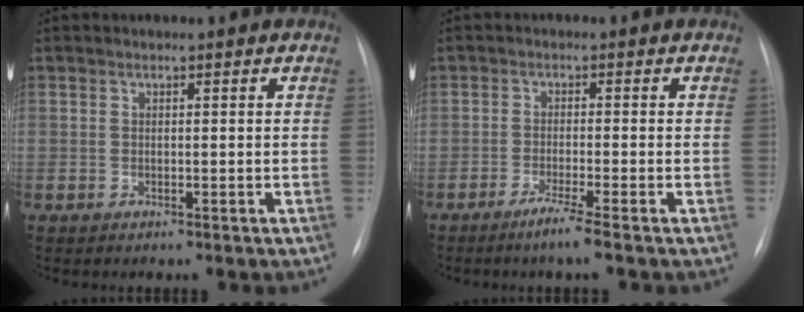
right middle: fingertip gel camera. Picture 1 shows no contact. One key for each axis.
{"total": 3.3, "fx": -2.2, "fy": -0.9, "fz": 2.3, "tx": -0.047, "ty": -0.012, "tz": -0.045}